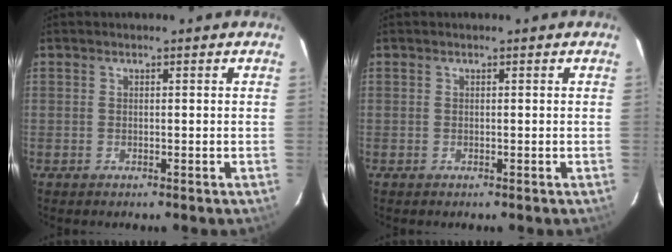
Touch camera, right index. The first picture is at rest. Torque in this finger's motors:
{"motor_torque": [0.00, 0.00, 0.03, 0.00]}